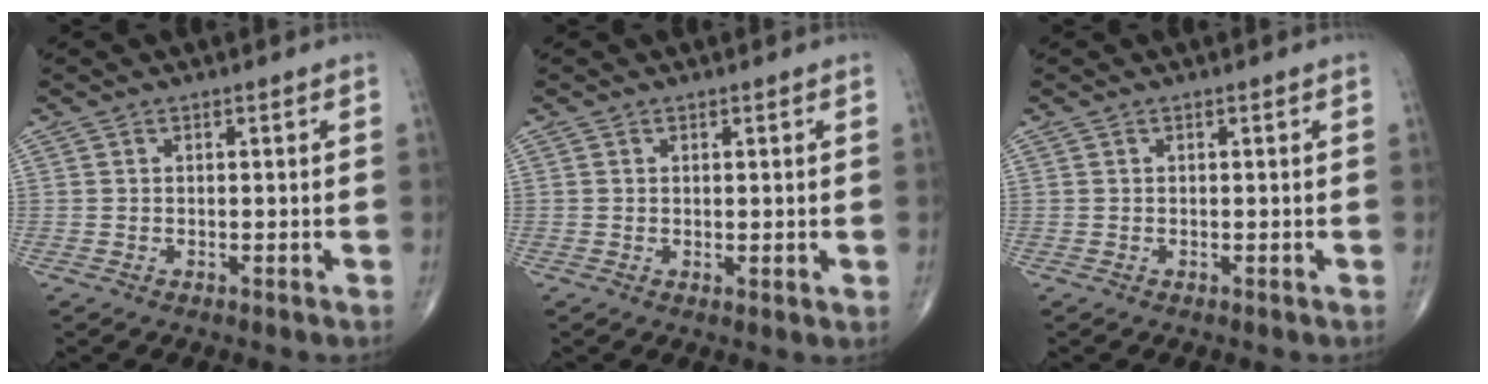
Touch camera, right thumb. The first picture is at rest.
{"total": 1.2, "force": [0.2, 0.3, 1.1], "torque": [-0.024, -0.007, 0.004]}
{"total": 0.0}